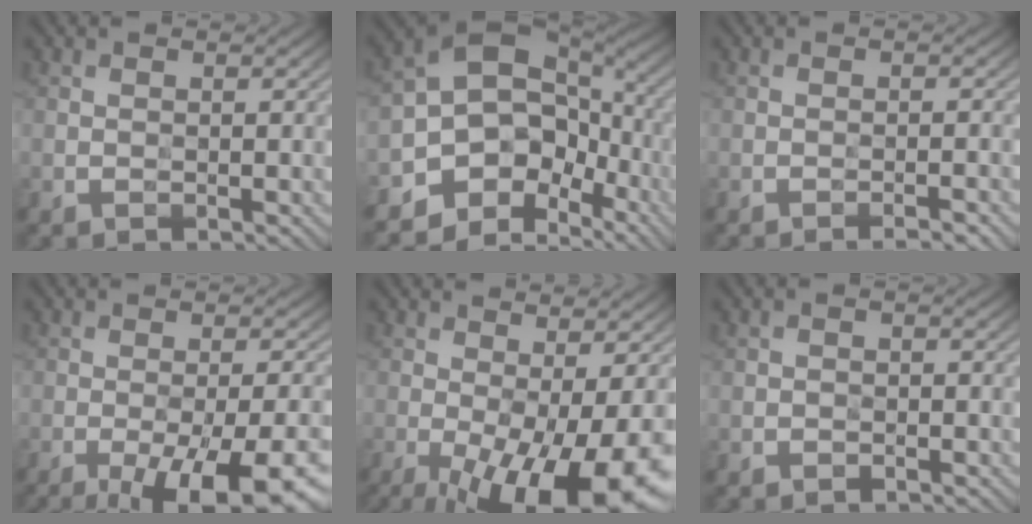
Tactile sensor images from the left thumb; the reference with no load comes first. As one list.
[{"total": 12.8, "force": [-4.0, 9.6, 7.5], "torque": [-0.141, -0.020, -0.073]}, {"total": 2.1, "force": [-1.5, 0.2, 1.5], "torque": [-0.021, 0.008, -0.026]}, {"total": 15.0, "force": [-8.1, 4.4, 11.9], "torque": [-0.162, -0.006, -0.112]}, {"total": 15.9, "force": [-6.4, 5.3, 13.6], "torque": [-0.232, -0.025, -0.082]}, {"total": 0.8, "force": [-0.7, 0.4, 0.2], "torque": [-0.001, 0.000, -0.014]}]